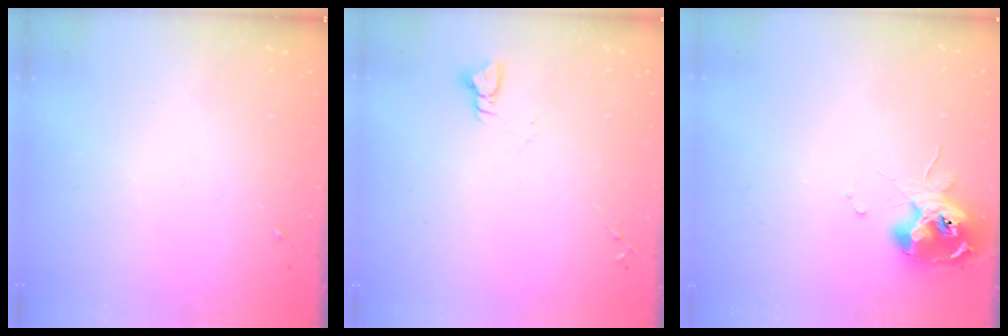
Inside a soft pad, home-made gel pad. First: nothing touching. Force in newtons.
{"total": 3.0, "press": 3.0, "slide": 0.3}
{"total": 12.0, "press": 11.9, "slide": 1.4}